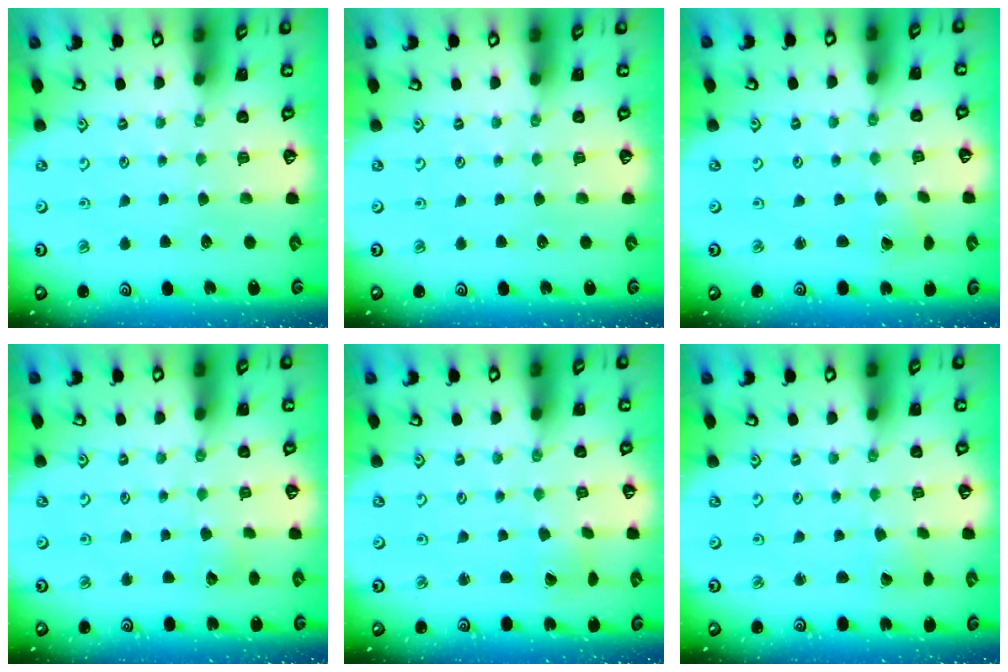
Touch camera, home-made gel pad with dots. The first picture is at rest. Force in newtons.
{"total": 0.0}
{"total": 2.0, "press": 2.0, "slide": 0.2}
{"total": 2.9, "press": 2.9, "slide": 0.3}
{"total": 1.2, "press": 1.2, "slide": 0.1}
{"total": 1.2, "press": 1.2, "slide": 0.1}